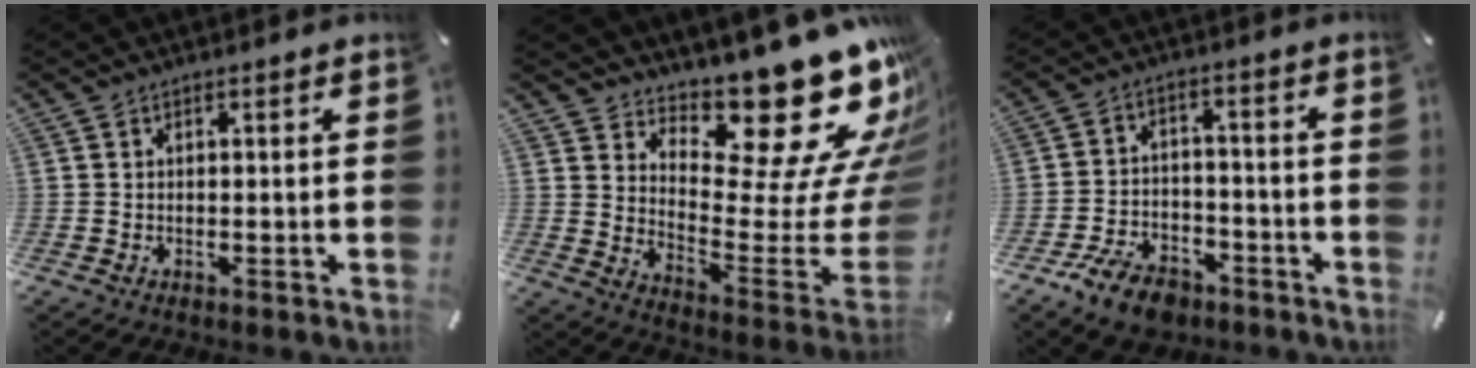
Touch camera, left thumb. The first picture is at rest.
{"total": 24.6, "force": [17.3, 8.2, 15.3], "torque": [-0.166, -0.150, 0.278]}
{"total": 9.2, "force": [-6.3, 5.2, 4.1], "torque": [-0.076, 0.041, -0.115]}